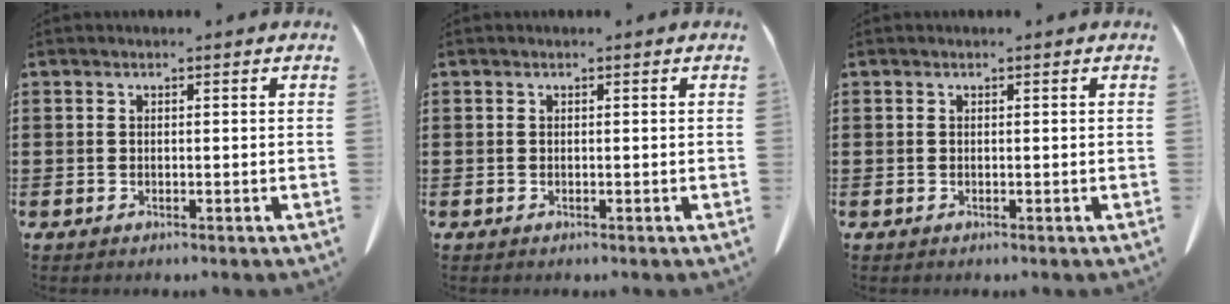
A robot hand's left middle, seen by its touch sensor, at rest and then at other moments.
{"total": 0.0}
{"total": 0.0}